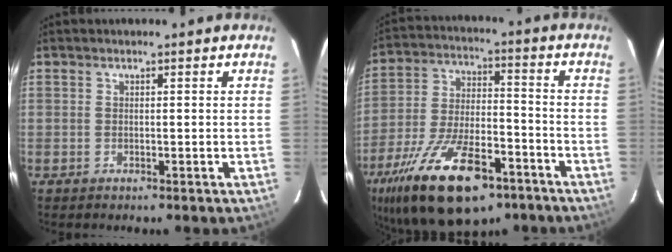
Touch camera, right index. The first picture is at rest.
{"total": 23.9, "force": [-14.5, 10.3, 16.1], "torque": [-0.318, -0.030, -0.231]}